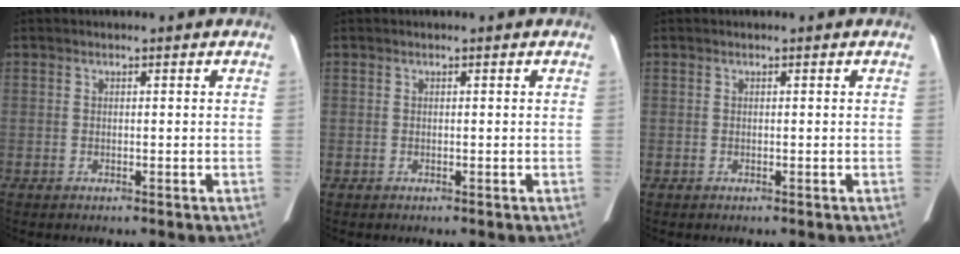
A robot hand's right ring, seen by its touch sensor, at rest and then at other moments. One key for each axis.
{"total": 0.0}
{"total": 0.0}